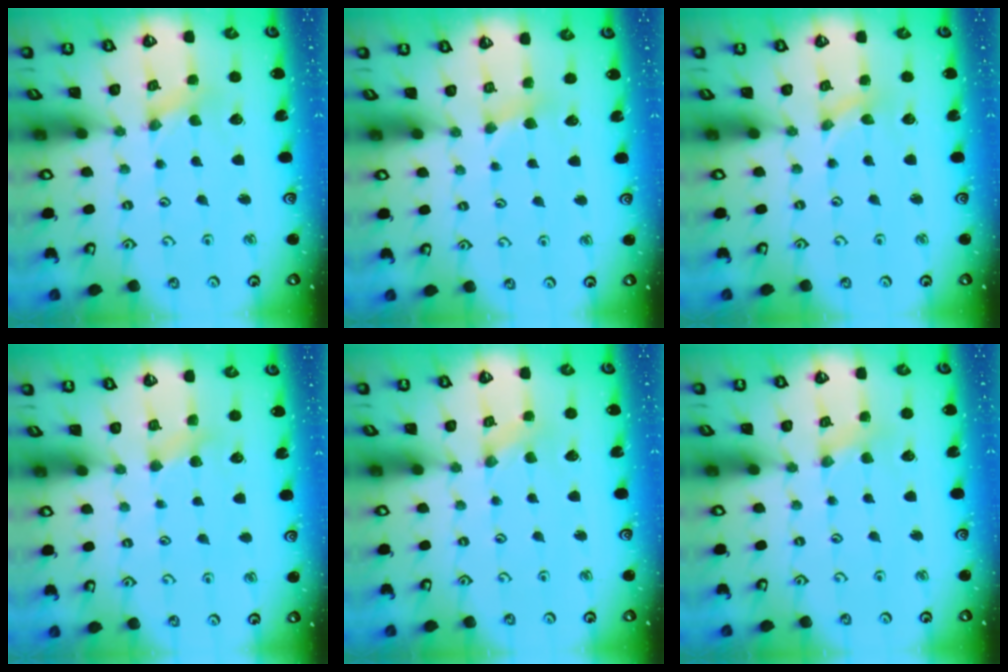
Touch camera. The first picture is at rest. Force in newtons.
{"total": 2.3, "press": 2.3, "slide": 0.4}
{"total": 0.0}
{"total": 3.5, "press": 3.5, "slide": 0.5}
{"total": 0.0}
{"total": 2.5, "press": 2.5, "slide": 0.3}